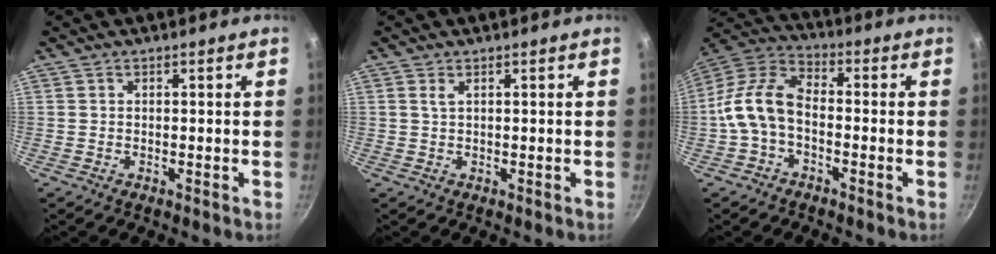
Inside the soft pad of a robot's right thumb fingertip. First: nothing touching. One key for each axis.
{"total": 0.9, "fx": 0.5, "fy": 0.3, "fz": 0.8, "tx": -0.020, "ty": 0.004, "tz": 0.011}
{"total": 11.5, "fx": -1.9, "fy": 7.1, "fz": 8.9, "tx": -0.179, "ty": 0.038, "tz": -0.048}